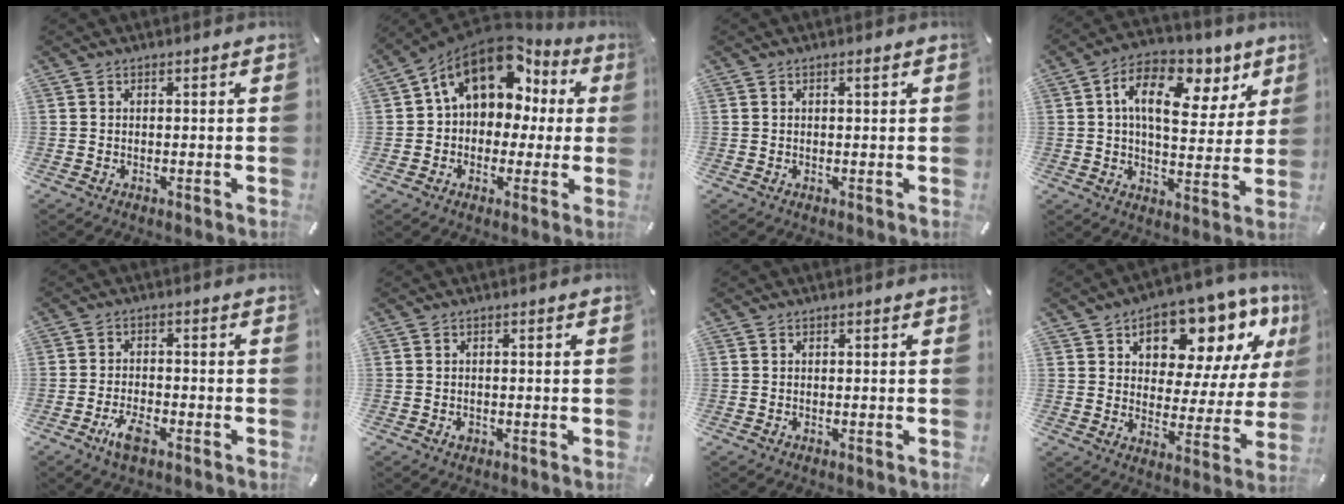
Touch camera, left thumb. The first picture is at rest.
{"total": 15.4, "force": [6.5, 11.0, 8.5], "torque": [-0.130, -0.031, 0.120]}
{"total": 0.8, "force": [0.3, 0.3, 0.7], "torque": [-0.012, 0.002, 0.005]}
{"total": 14.9, "force": [6.5, 8.5, 10.3], "torque": [-0.166, -0.022, 0.112]}
{"total": 5.2, "force": [-2.9, 2.4, 3.6], "torque": [-0.082, 0.007, -0.057]}
{"total": 1.2, "force": [-0.4, 1.0, 0.6], "torque": [-0.013, 0.002, -0.008]}
{"total": 0.0}
{"total": 14.3, "force": [9.5, 8.1, 7.0], "torque": [-0.103, -0.070, 0.160]}